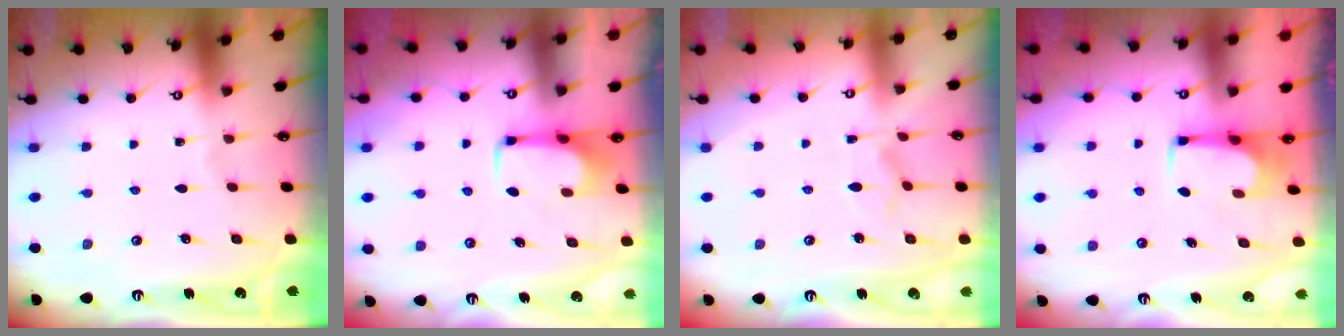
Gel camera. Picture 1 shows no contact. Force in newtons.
{"total": 1.5, "press": 1.5, "slide": 0.4}
{"total": 6.1, "press": 6.0, "slide": 0.9}
{"total": 3.7, "press": 3.7, "slide": 0.2}